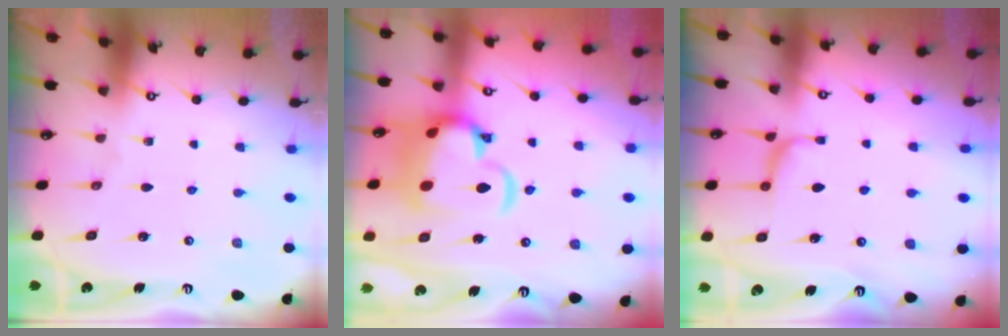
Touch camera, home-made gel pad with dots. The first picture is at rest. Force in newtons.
{"total": 12.0, "press": 11.9, "slide": 1.9}
{"total": 1.2, "press": 0.8, "slide": 0.8}